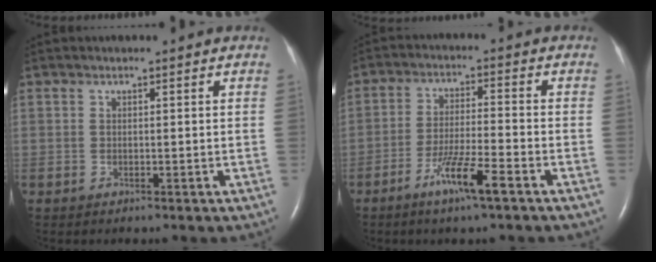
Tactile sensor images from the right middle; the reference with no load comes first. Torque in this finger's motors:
{"motor_torque": [0.69, -0.68, 0.38, 0.13]}